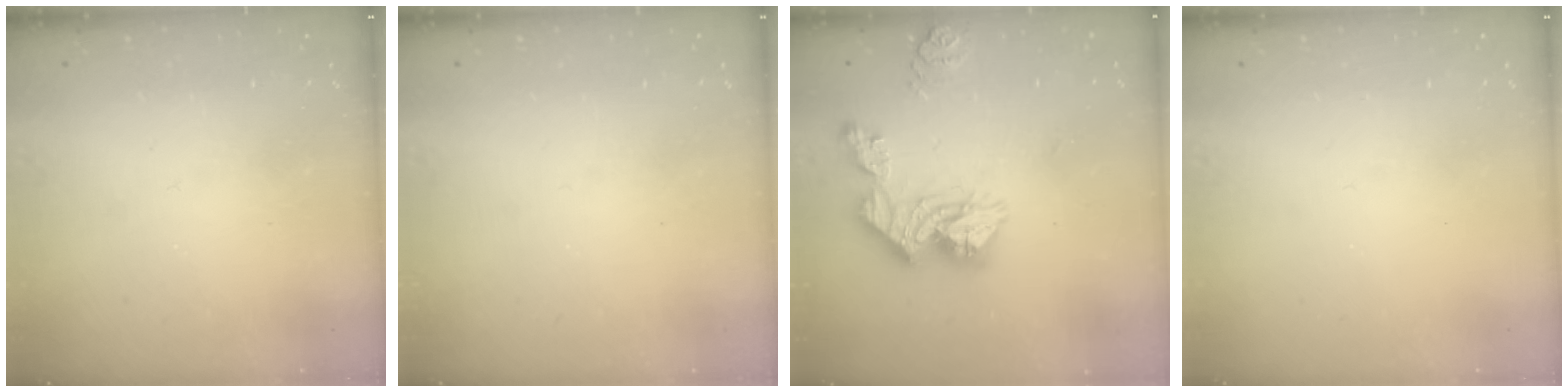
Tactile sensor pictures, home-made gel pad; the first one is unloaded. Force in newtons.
{"total": 0.0}
{"total": 14.2, "press": 14.1, "slide": 1.4}
{"total": 0.0}